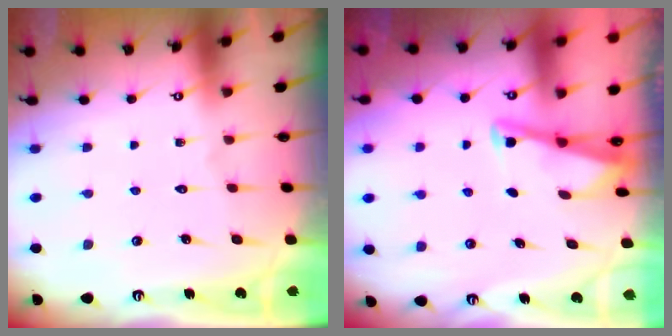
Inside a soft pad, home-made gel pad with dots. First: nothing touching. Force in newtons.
{"total": 2.9, "press": 2.8, "slide": 0.4}